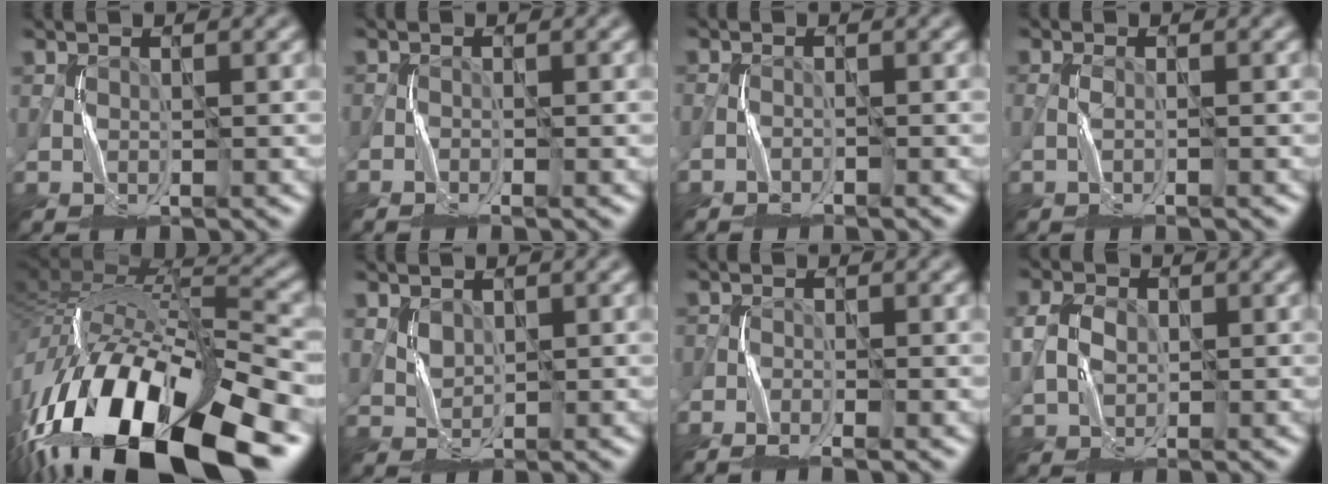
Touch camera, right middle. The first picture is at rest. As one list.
[{"total": 1.2, "force": [-1.1, 0.1, 0.4], "torque": [-0.004, -0.001, -0.025]}, {"total": 1.4, "force": [-1.4, -0.1, -0.2], "torque": [0.006, 0.001, -0.027]}, {"total": 0.8, "force": [-0.7, -0.3, 0.2], "torque": [-0.003, 0.003, -0.015]}, {"total": 18.4, "force": [-8.7, 7.1, 14.6], "torque": [-0.273, -0.011, -0.141]}, {"total": 1.0, "force": [0.5, 0.9, 0.2], "torque": [-0.006, -0.002, 0.015]}, {"total": 2.6, "force": [-2.3, 0.5, 1.0], "torque": [-0.019, -0.003, -0.045]}, {"total": 2.6, "force": [-0.1, 2.2, 1.5], "torque": [-0.035, 0.005, -0.004]}]